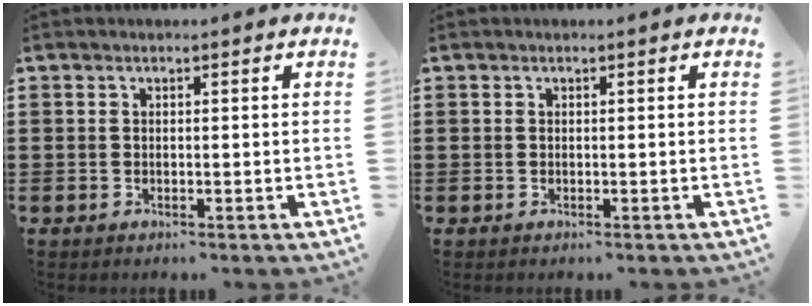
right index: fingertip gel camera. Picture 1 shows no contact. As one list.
[{"total": 0.0}]